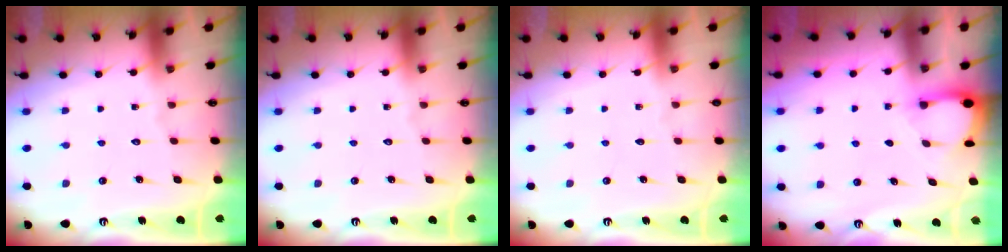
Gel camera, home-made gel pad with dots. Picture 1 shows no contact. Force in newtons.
{"total": 0.0}
{"total": 0.0}
{"total": 2.8, "press": 2.8, "slide": 0.3}